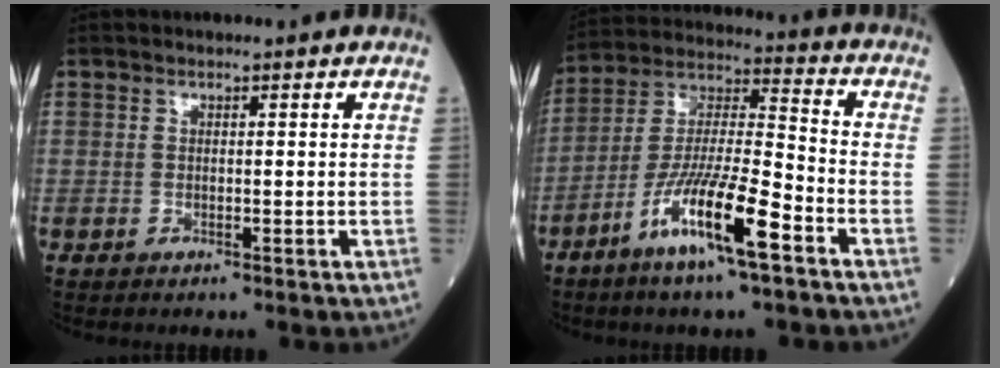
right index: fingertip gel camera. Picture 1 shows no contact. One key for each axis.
{"total": 13.9, "fx": -7.3, "fy": 1.1, "fz": 11.8, "tx": -0.233, "ty": -0.015, "tz": -0.141}